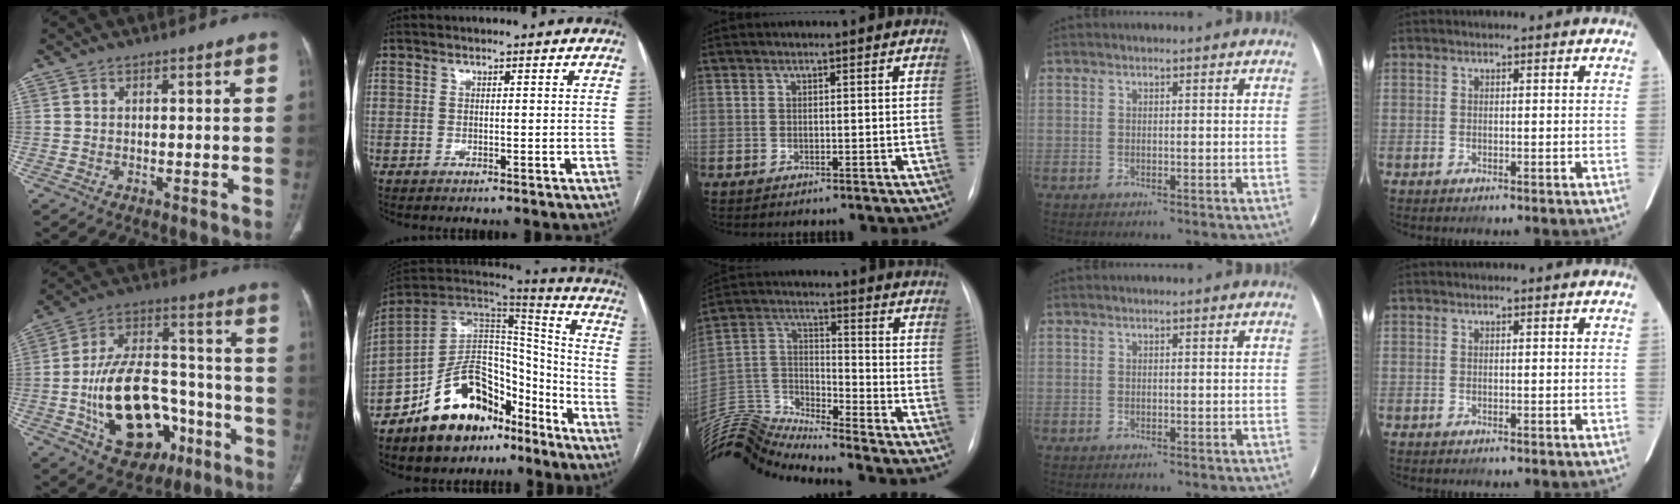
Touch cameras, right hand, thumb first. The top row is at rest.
{"thumb": {"total": 24.1, "force": [-7.7, 14.7, 17.5], "torque": [-0.280, 0.052, -0.103]}, "index": {"total": 18.8, "force": [-12.1, 10.3, 10.0], "torque": [-0.161, 0.054, -0.196]}, "middle": {"total": 14.3, "force": [-14.0, -0.8, 2.6], "torque": [-0.065, 0.040, -0.271]}}